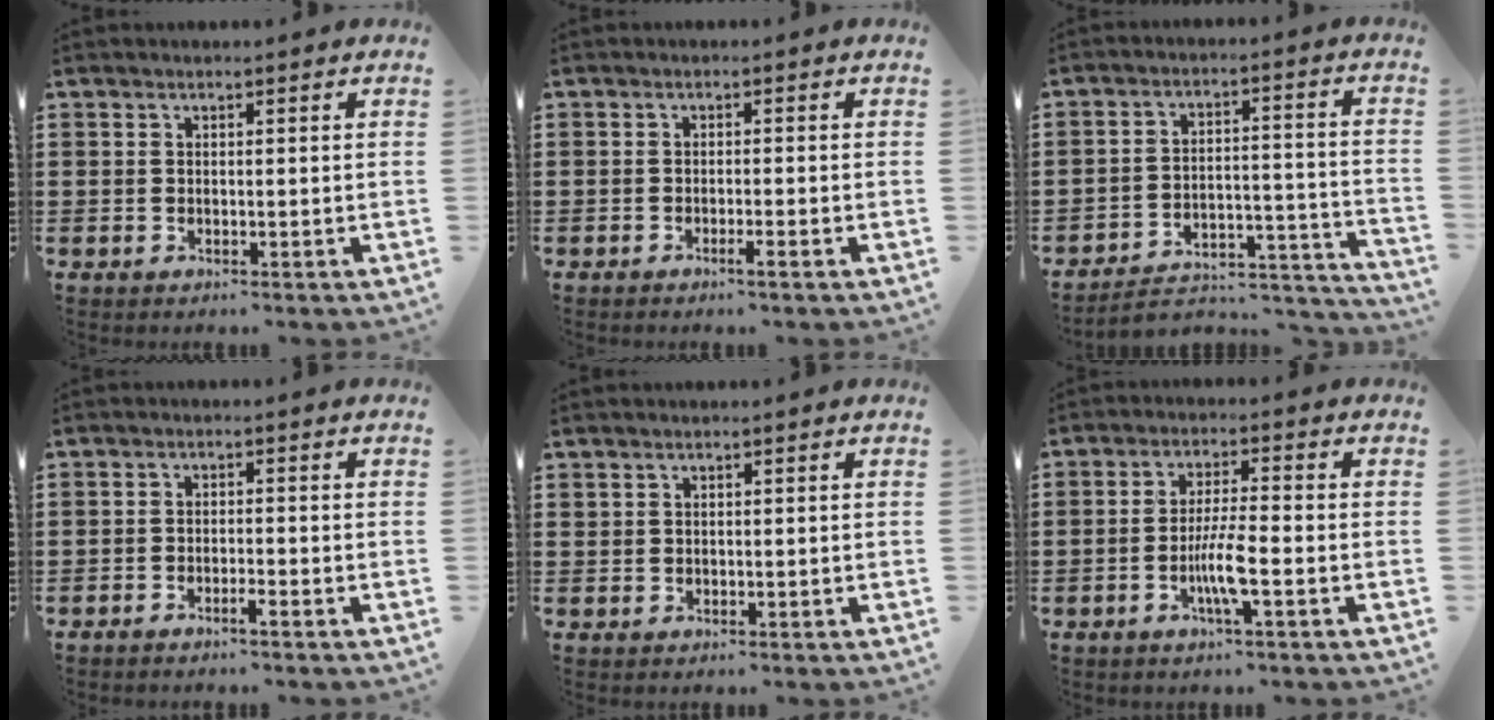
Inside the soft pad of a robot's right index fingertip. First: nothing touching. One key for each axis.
{"total": 1.5, "fx": -1.0, "fy": -0.1, "fz": 1.1, "tx": -0.018, "ty": -0.003, "tz": -0.019}
{"total": 3.7, "fx": -3.2, "fy": 1.5, "fz": 1.2, "tx": -0.026, "ty": 0.000, "tz": -0.070}
{"total": 1.5, "fx": -1.3, "fy": 0.0, "fz": 0.6, "tx": -0.012, "ty": 0.000, "tz": -0.025}
{"total": 0.6, "fx": 0.4, "fy": 0.4, "fz": 0.0, "tx": -0.002, "ty": 0.002, "tz": 0.009}
{"total": 6.0, "fx": -2.1, "fy": 0.6, "fz": 5.6, "tx": -0.106, "ty": -0.009, "tz": -0.040}